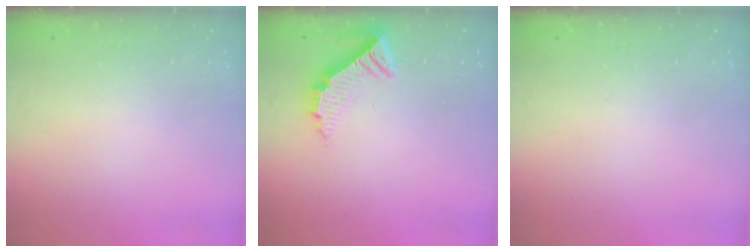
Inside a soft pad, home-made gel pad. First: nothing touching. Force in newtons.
{"total": 11.2, "press": 11.2, "slide": 0.7}
{"total": 0.0}